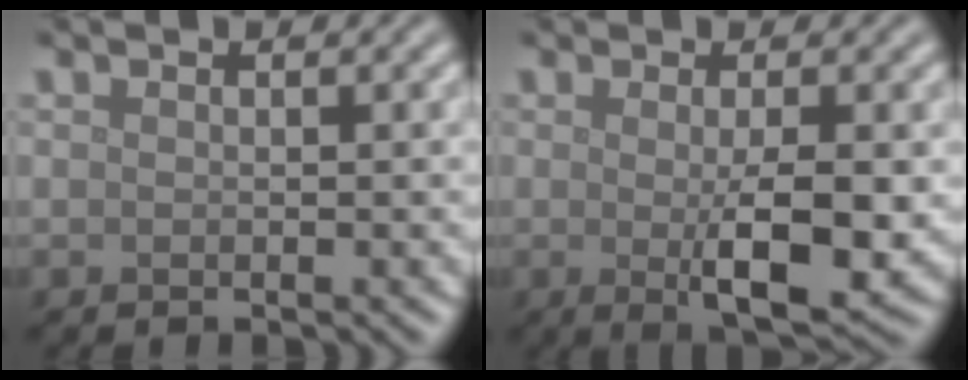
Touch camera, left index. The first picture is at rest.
{"total": 5.5, "force": [-0.7, 1.2, 5.3], "torque": [-0.083, -0.011, -0.007]}